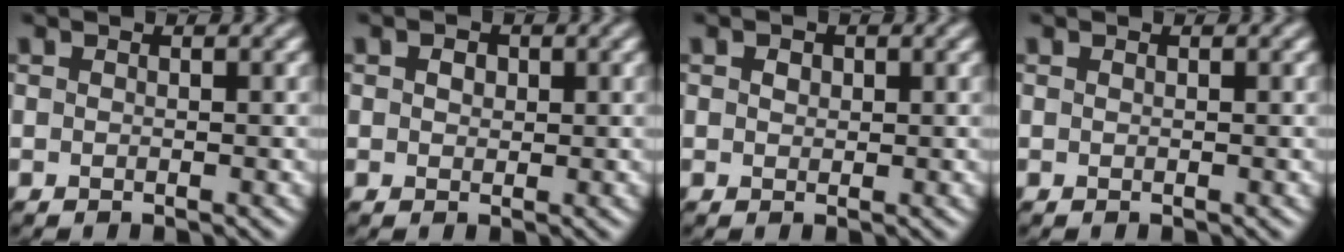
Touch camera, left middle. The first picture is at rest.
{"total": 1.2, "force": [0.4, 0.9, 0.6], "torque": [-0.009, 0.000, 0.005]}
{"total": 1.0, "force": [0.4, 0.7, 0.5], "torque": [-0.009, 0.000, 0.004]}
{"total": 0.0}